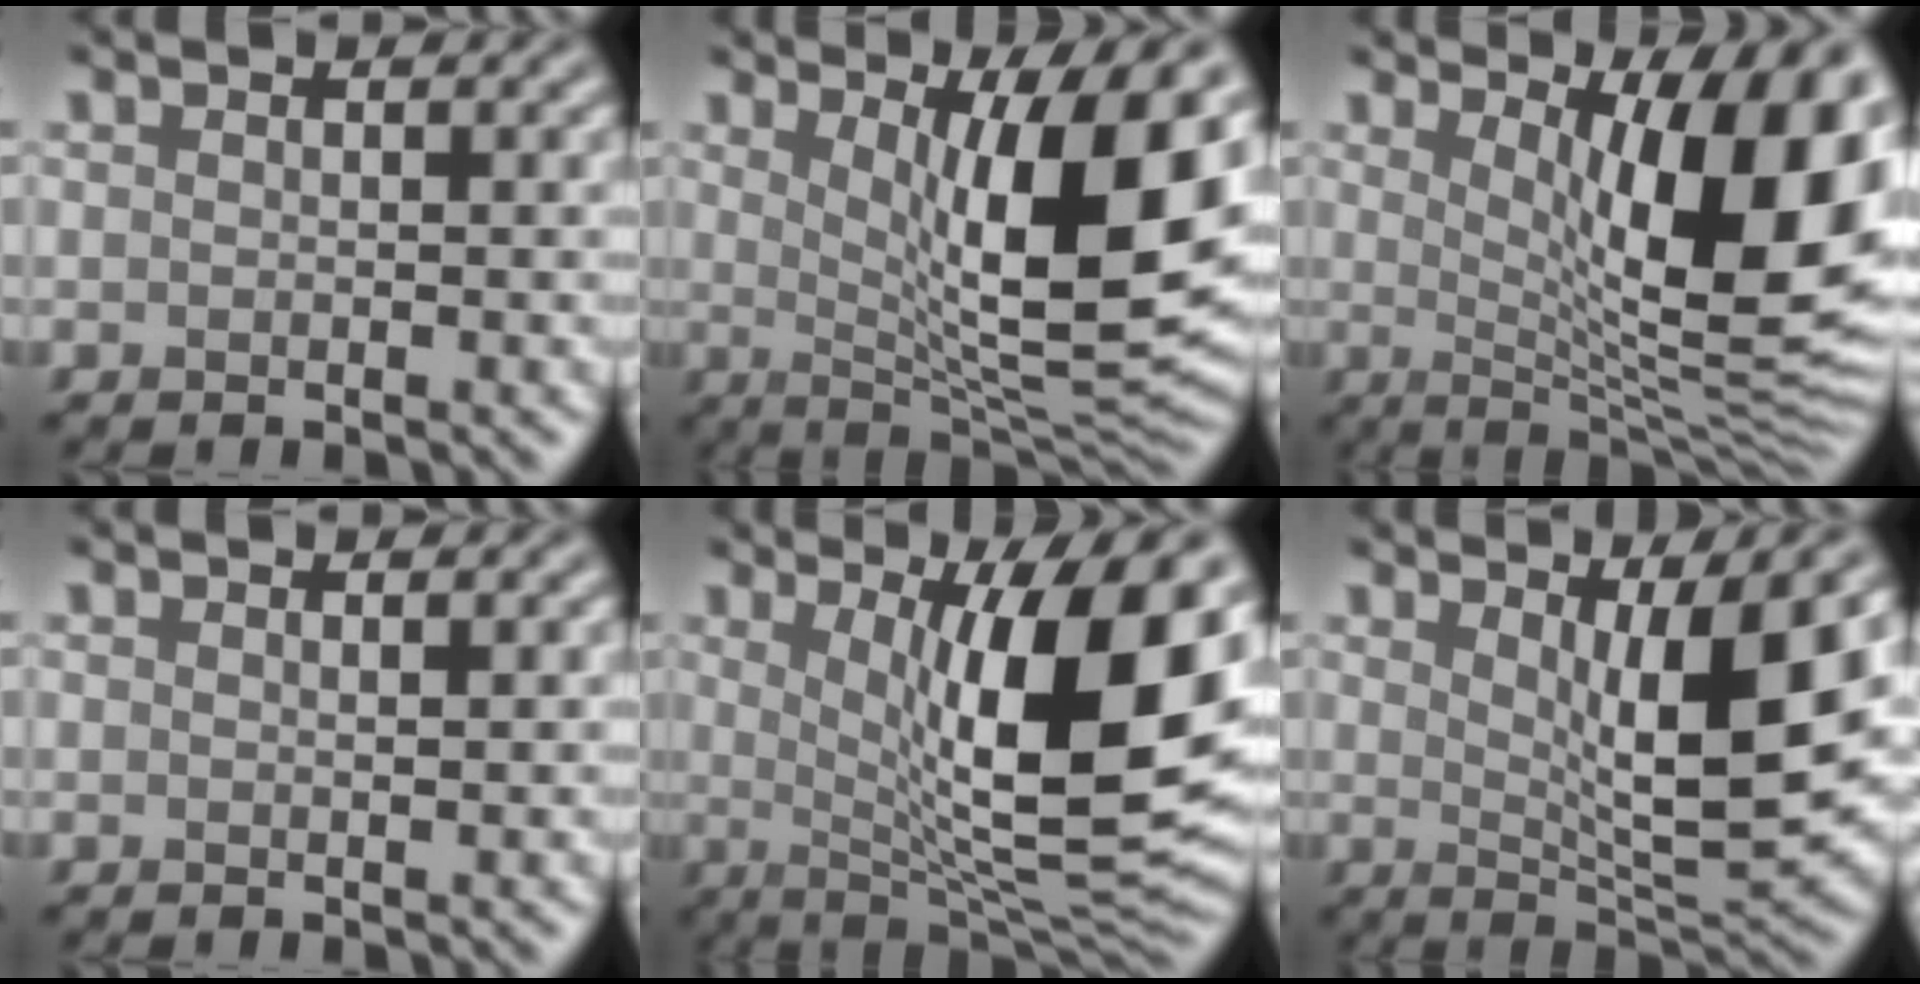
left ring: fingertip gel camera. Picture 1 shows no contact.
{"total": 12.4, "force": [2.7, 3.2, 11.6], "torque": [-0.162, -0.013, 0.049]}
{"total": 14.3, "force": [3.5, 4.3, 13.2], "torque": [-0.147, -0.008, 0.055]}
{"total": 0.5, "force": [0.3, 0.1, 0.5], "torque": [-0.003, 0.001, 0.004]}
{"total": 13.6, "force": [2.1, 3.6, 13.0], "torque": [-0.170, -0.009, 0.037]}
{"total": 8.7, "force": [1.9, 1.9, 8.2], "torque": [-0.118, -0.011, 0.036]}